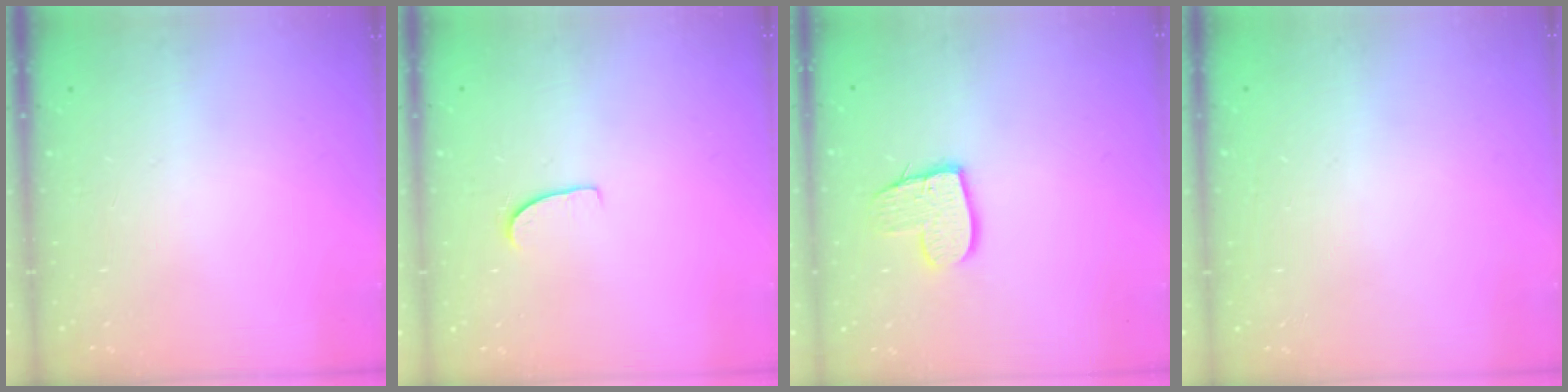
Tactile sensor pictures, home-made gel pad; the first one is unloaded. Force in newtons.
{"total": 5.1, "press": 5.1, "slide": 0.4}
{"total": 10.7, "press": 10.6, "slide": 0.8}
{"total": 0.0}